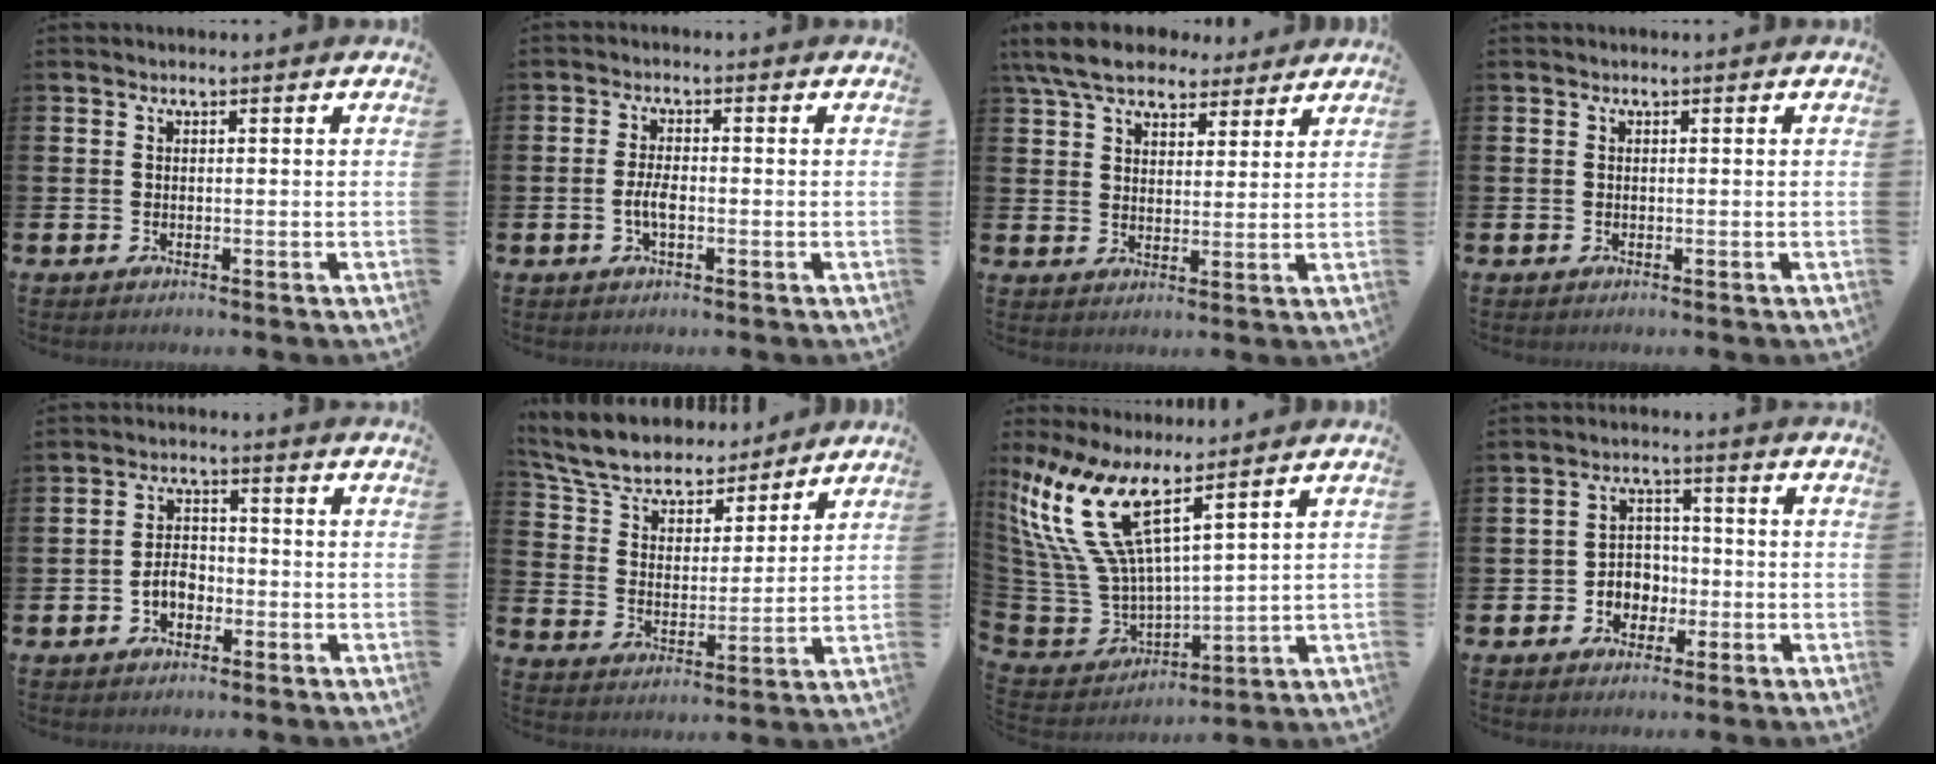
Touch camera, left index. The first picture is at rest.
{"total": 2.6, "force": [-1.0, 0.9, 2.2], "torque": [-0.037, 0.001, -0.020]}
{"total": 8.0, "force": [7.1, 3.0, 2.4], "torque": [-0.060, -0.024, 0.129]}
{"total": 0.0}
{"total": 3.1, "force": [-1.8, 2.0, 1.5], "torque": [-0.027, 0.006, -0.037]}
{"total": 7.5, "force": [7.0, 2.4, 1.5], "torque": [-0.072, -0.050, 0.125]}
{"total": 11.6, "force": [8.5, 3.9, 6.9], "torque": [-0.188, -0.062, 0.148]}
{"total": 3.6, "force": [-1.5, 3.2, 0.7], "torque": [-0.023, 0.003, -0.035]}